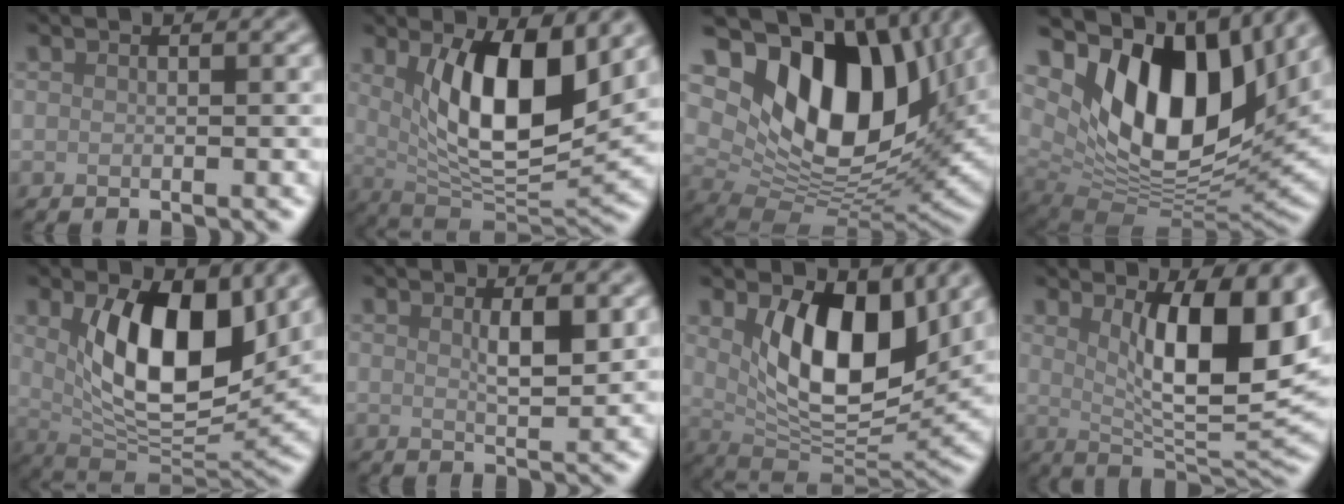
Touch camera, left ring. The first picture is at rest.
{"total": 10.2, "force": [2.5, 4.0, 9.0], "torque": [-0.144, -0.019, 0.049]}
{"total": 15.1, "force": [4.7, 9.1, 11.1], "torque": [-0.177, -0.007, 0.088]}
{"total": 14.4, "force": [5.2, 7.8, 10.9], "torque": [-0.173, -0.006, 0.092]}
{"total": 10.8, "force": [2.5, 5.3, 9.0], "torque": [-0.140, -0.015, 0.047]}
{"total": 2.7, "force": [0.9, 0.7, 2.4], "torque": [-0.040, -0.004, 0.018]}
{"total": 9.8, "force": [2.7, 5.2, 7.9], "torque": [-0.123, -0.021, 0.048]}
{"total": 10.6, "force": [2.7, 3.4, 9.7], "torque": [-0.147, -0.009, 0.049]}